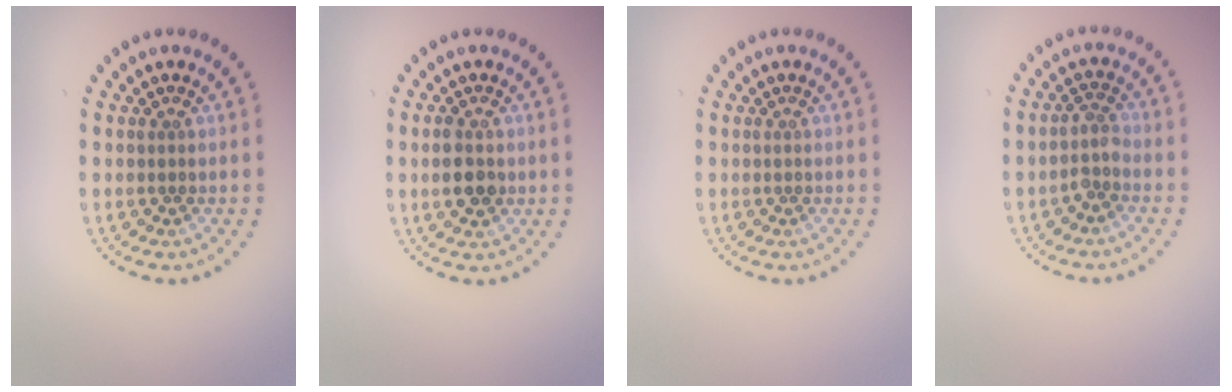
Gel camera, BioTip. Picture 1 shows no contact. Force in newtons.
{"total": 2.7, "press": 2.7, "slide": 0.2}
{"total": 0.0}
{"total": 1.8, "press": 1.4, "slide": 1.2}